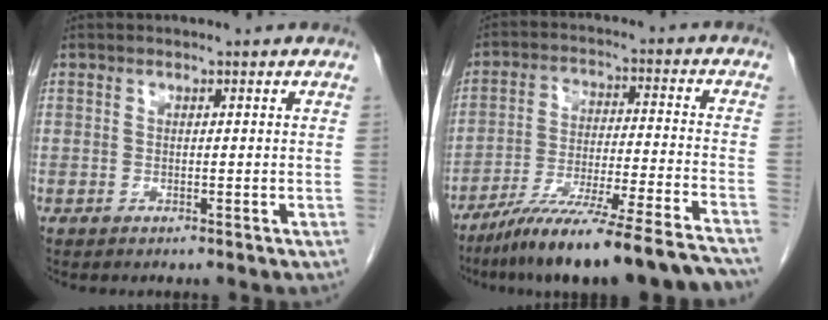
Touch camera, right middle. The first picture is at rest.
{"total": 19.9, "force": [-16.8, -0.2, 10.7], "torque": [-0.139, -0.027, -0.265]}